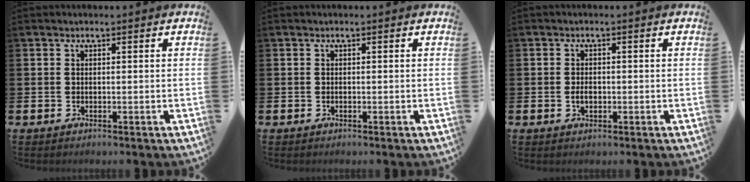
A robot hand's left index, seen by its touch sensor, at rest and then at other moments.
{"total": 0.0}
{"total": 1.5, "force": [-0.2, 1.0, 1.1], "torque": [-0.022, 0.006, -0.006]}